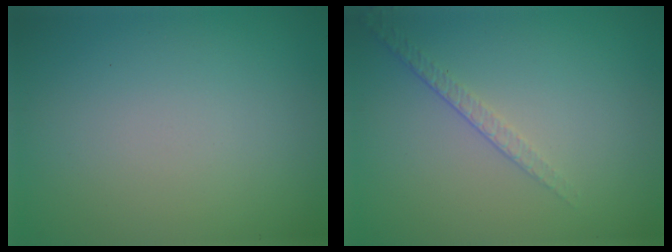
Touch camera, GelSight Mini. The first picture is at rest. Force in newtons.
{"total": 1.4, "press": 0.8, "slide": 1.1}